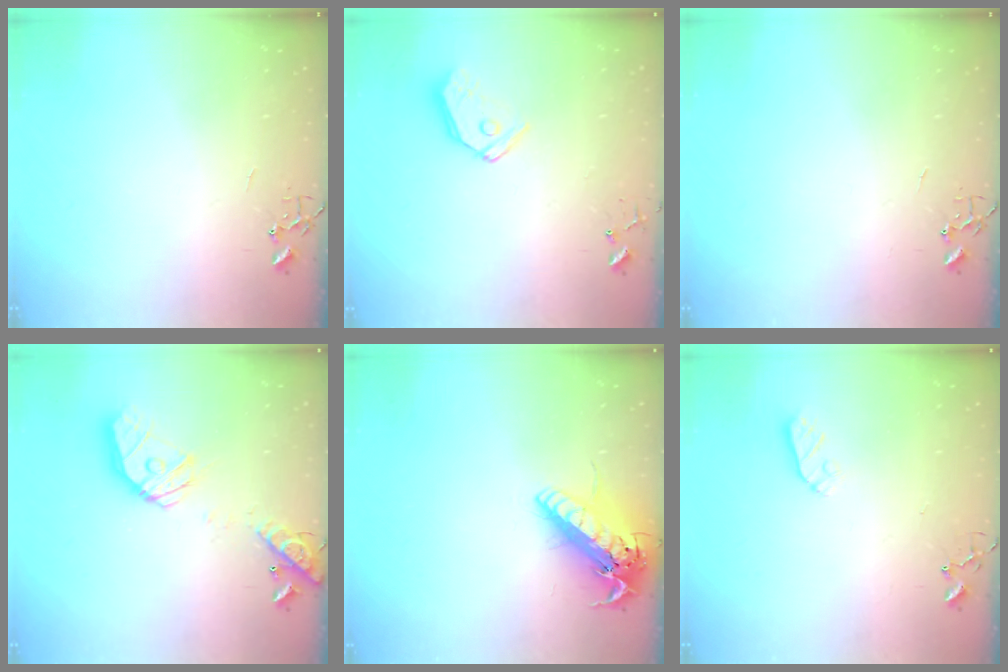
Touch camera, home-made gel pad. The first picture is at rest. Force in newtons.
{"total": 10.4, "press": 10.4, "slide": 1.2}
{"total": 0.0}
{"total": 19.5, "press": 19.4, "slide": 2.7}
{"total": 18.2, "press": 17.9, "slide": 3.4}
{"total": 6.5, "press": 6.5, "slide": 0.3}